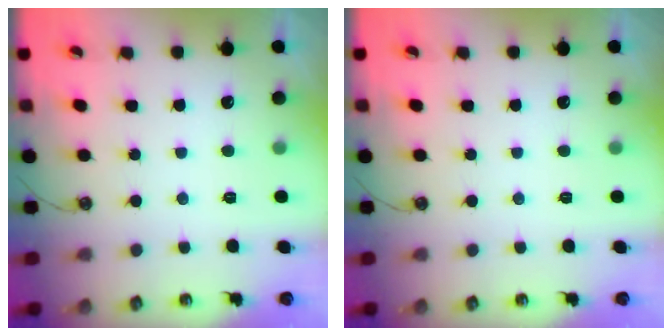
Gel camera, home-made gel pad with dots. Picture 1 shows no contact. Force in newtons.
{"total": 0.0}